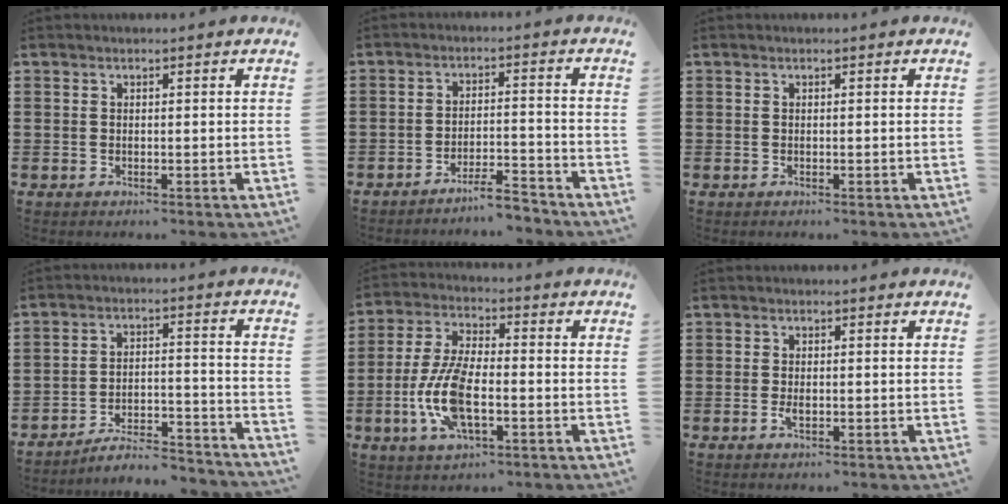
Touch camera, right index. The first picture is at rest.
{"total": 4.6, "force": [-4.3, 0.1, 1.6], "torque": [-0.029, -0.001, -0.084]}
{"total": 0.0}
{"total": 5.9, "force": [-5.5, 0.5, 2.0], "torque": [-0.037, -0.001, -0.109]}
{"total": 10.4, "force": [-2.9, 4.1, 9.2], "torque": [-0.214, -0.014, -0.058]}
{"total": 1.6, "force": [-0.4, 0.6, 1.4], "torque": [-0.033, -0.005, -0.009]}